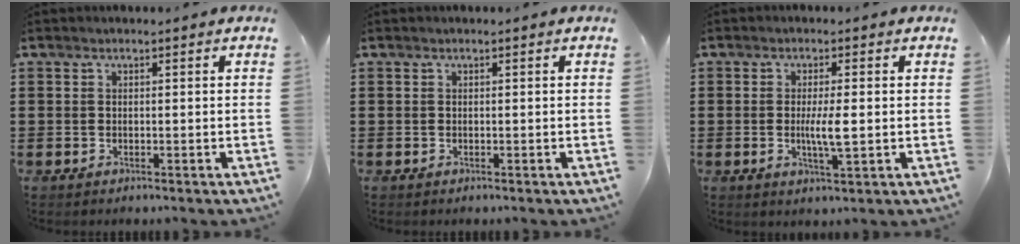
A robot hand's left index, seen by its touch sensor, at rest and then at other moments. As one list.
[{"total": 0.0}, {"total": 4.5, "force": [-0.1, 0.5, 4.4], "torque": [-0.085, -0.007, -0.006]}]